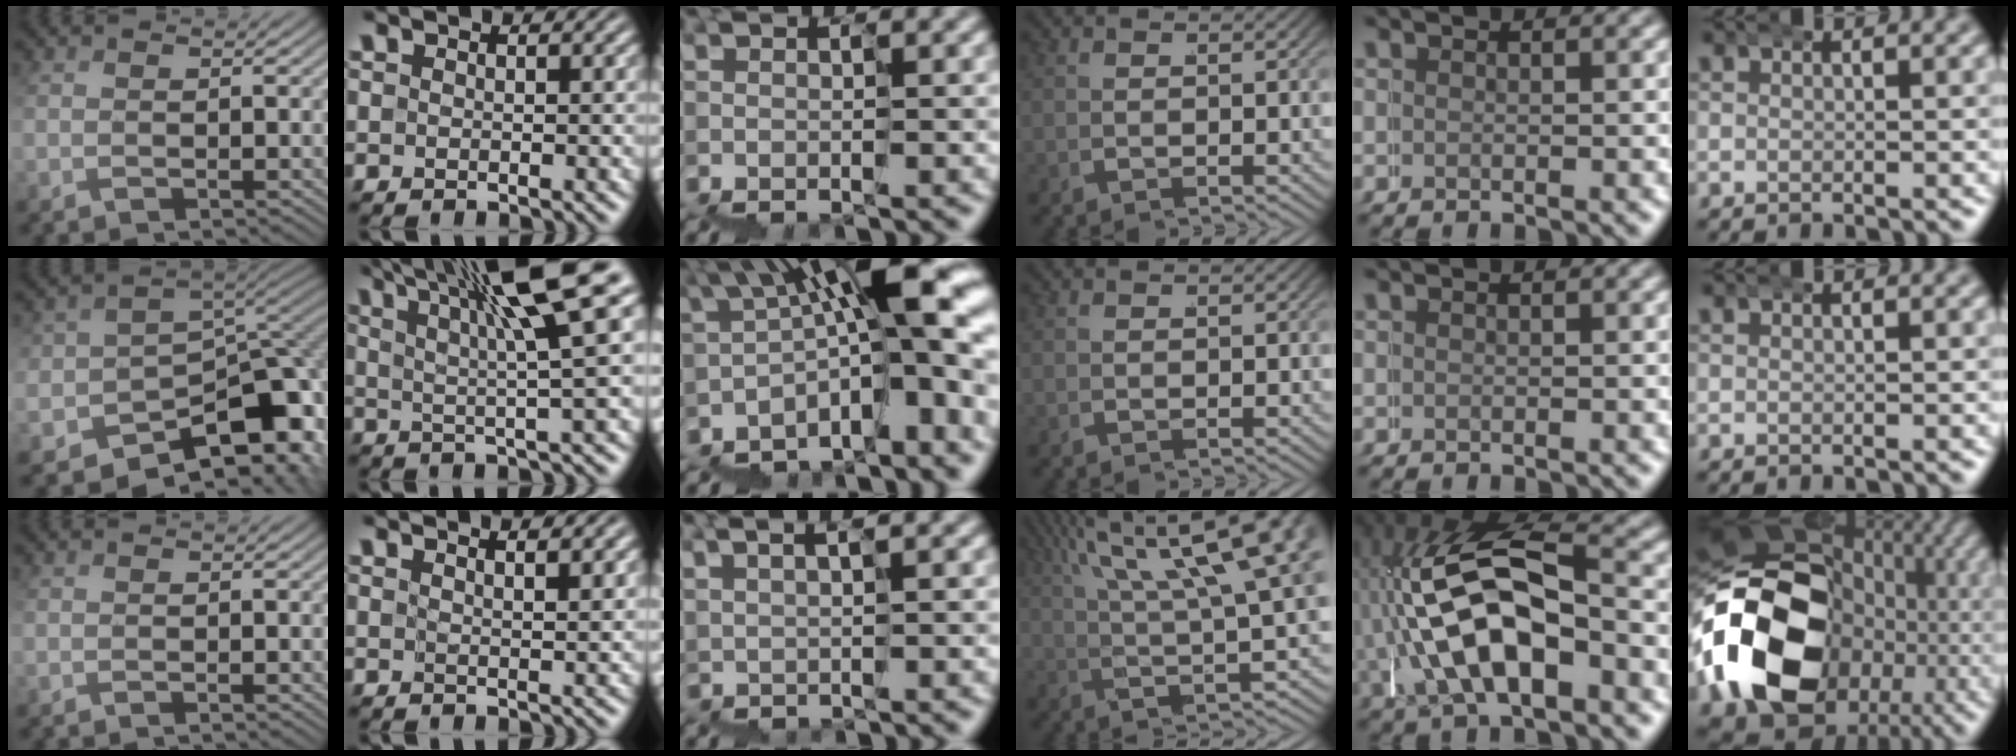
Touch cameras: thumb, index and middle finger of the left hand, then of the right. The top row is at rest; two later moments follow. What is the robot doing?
{"motion": "wrap", "object": "duck tape"}